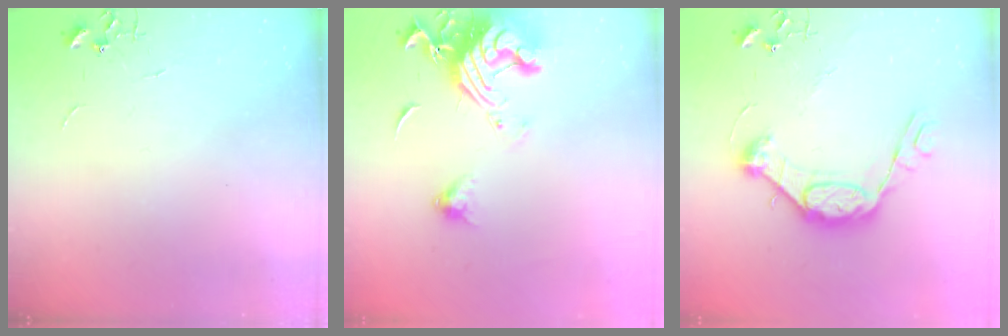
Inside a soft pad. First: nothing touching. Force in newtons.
{"total": 14.9, "press": 14.9, "slide": 1.6}
{"total": 12.8, "press": 12.8, "slide": 0.3}